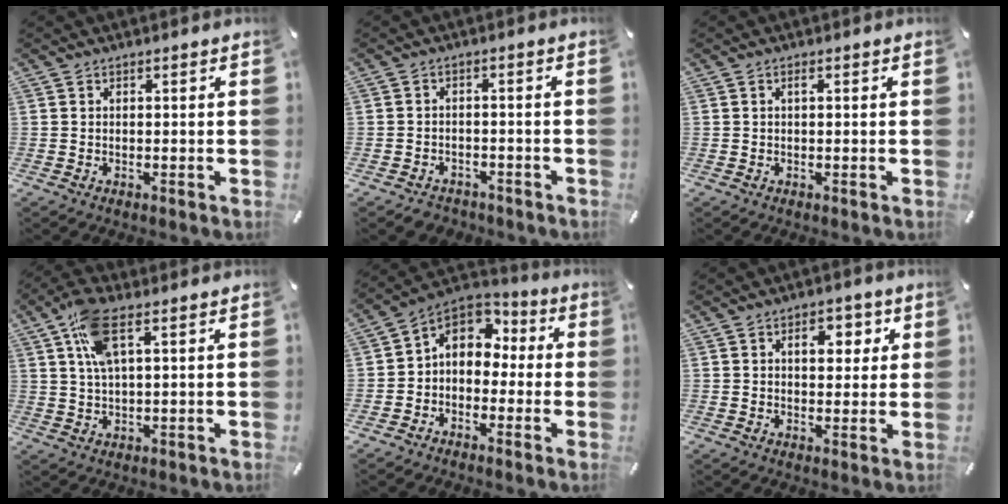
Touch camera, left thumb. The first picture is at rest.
{"total": 3.1, "force": [-2.4, 1.8, 0.5], "torque": [-0.006, 0.014, -0.048]}
{"total": 0.8, "force": [0.2, 0.2, 0.7], "torque": [-0.014, 0.002, 0.003]}
{"total": 9.3, "force": [3.8, 3.4, 7.8], "torque": [-0.157, 0.002, 0.068]}
{"total": 7.6, "force": [0.8, 6.8, 3.4], "torque": [-0.072, 0.004, 0.014]}
{"total": 6.2, "force": [2.0, 4.1, 4.1], "torque": [-0.038, -0.008, 0.019]}